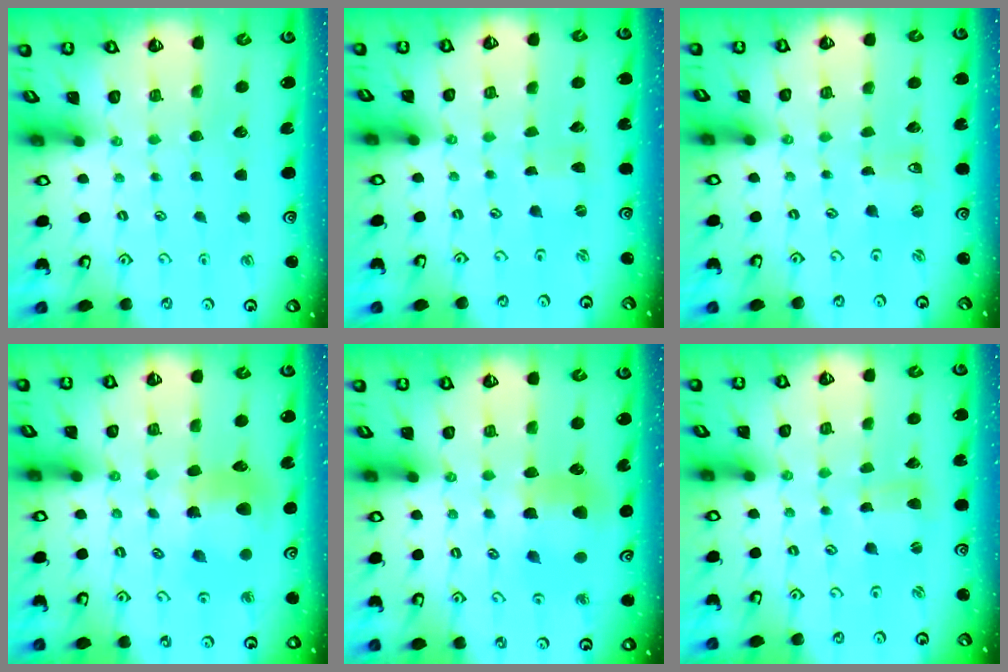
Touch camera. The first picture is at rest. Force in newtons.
{"total": 0.0}
{"total": 0.6, "press": 0.6, "slide": 0.0}
{"total": 10.3, "press": 10.2, "slide": 1.4}
{"total": 7.2, "press": 7.2, "slide": 0.6}
{"total": 2.1, "press": 2.1, "slide": 0.2}